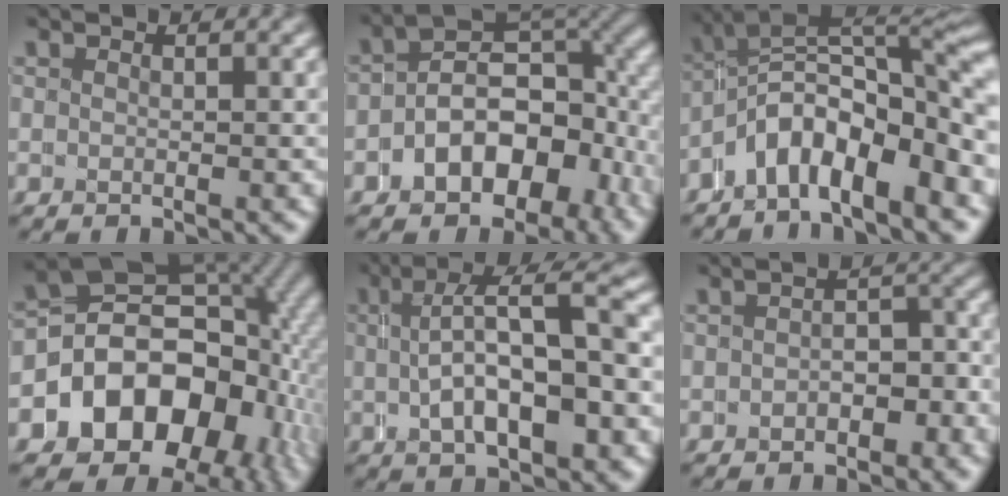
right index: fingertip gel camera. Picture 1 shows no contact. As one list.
[{"total": 7.1, "force": [-0.9, 4.4, 5.5], "torque": [-0.075, 0.007, -0.017]}, {"total": 8.6, "force": [-1.2, 4.7, 7.0], "torque": [-0.102, 0.004, -0.029]}, {"total": 20.4, "force": [-1.8, 16.0, 12.5], "torque": [-0.235, -0.051, -0.028]}, {"total": 7.3, "force": [0.3, 2.4, 6.9], "torque": [-0.094, 0.017, 0.008]}, {"total": 3.1, "force": [-2.2, 1.6, 1.5], "torque": [-0.007, 0.004, -0.036]}]